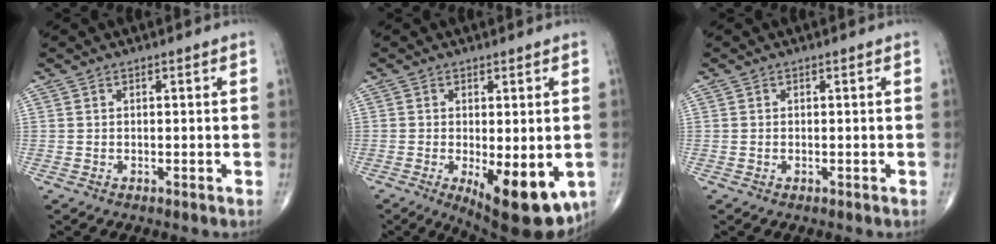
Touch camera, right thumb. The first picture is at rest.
{"total": 13.5, "force": [-4.0, 5.2, 11.8], "torque": [-0.144, -0.021, -0.043]}
{"total": 0.0}